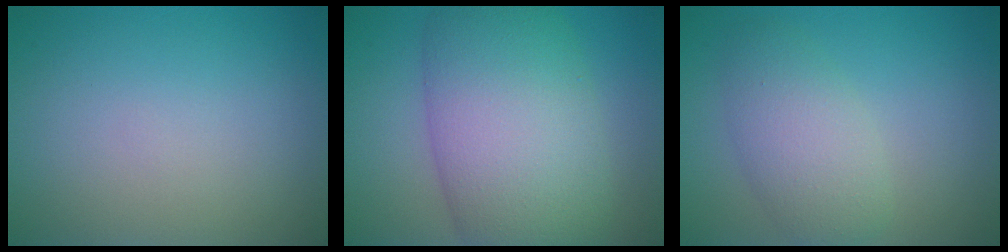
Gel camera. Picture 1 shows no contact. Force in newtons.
{"total": 11.7, "press": 11.7, "slide": 0.3}
{"total": 4.2, "press": 4.2, "slide": 0.1}